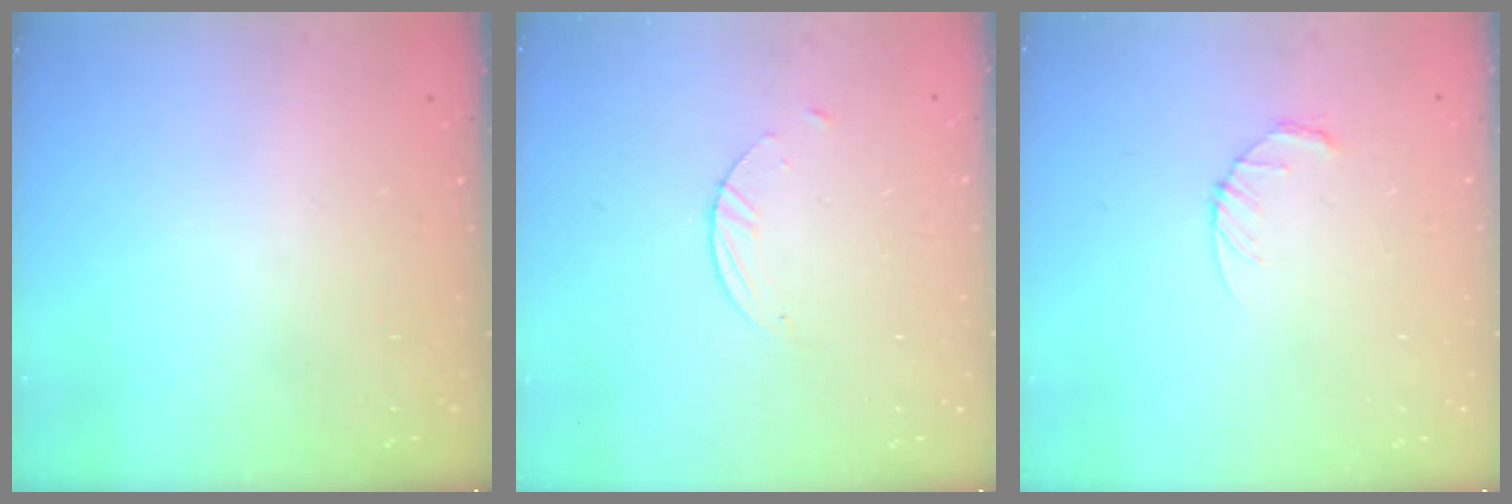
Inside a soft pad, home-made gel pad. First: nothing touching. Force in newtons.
{"total": 2.1, "press": 2.1, "slide": 0.2}
{"total": 3.4, "press": 3.4, "slide": 0.5}